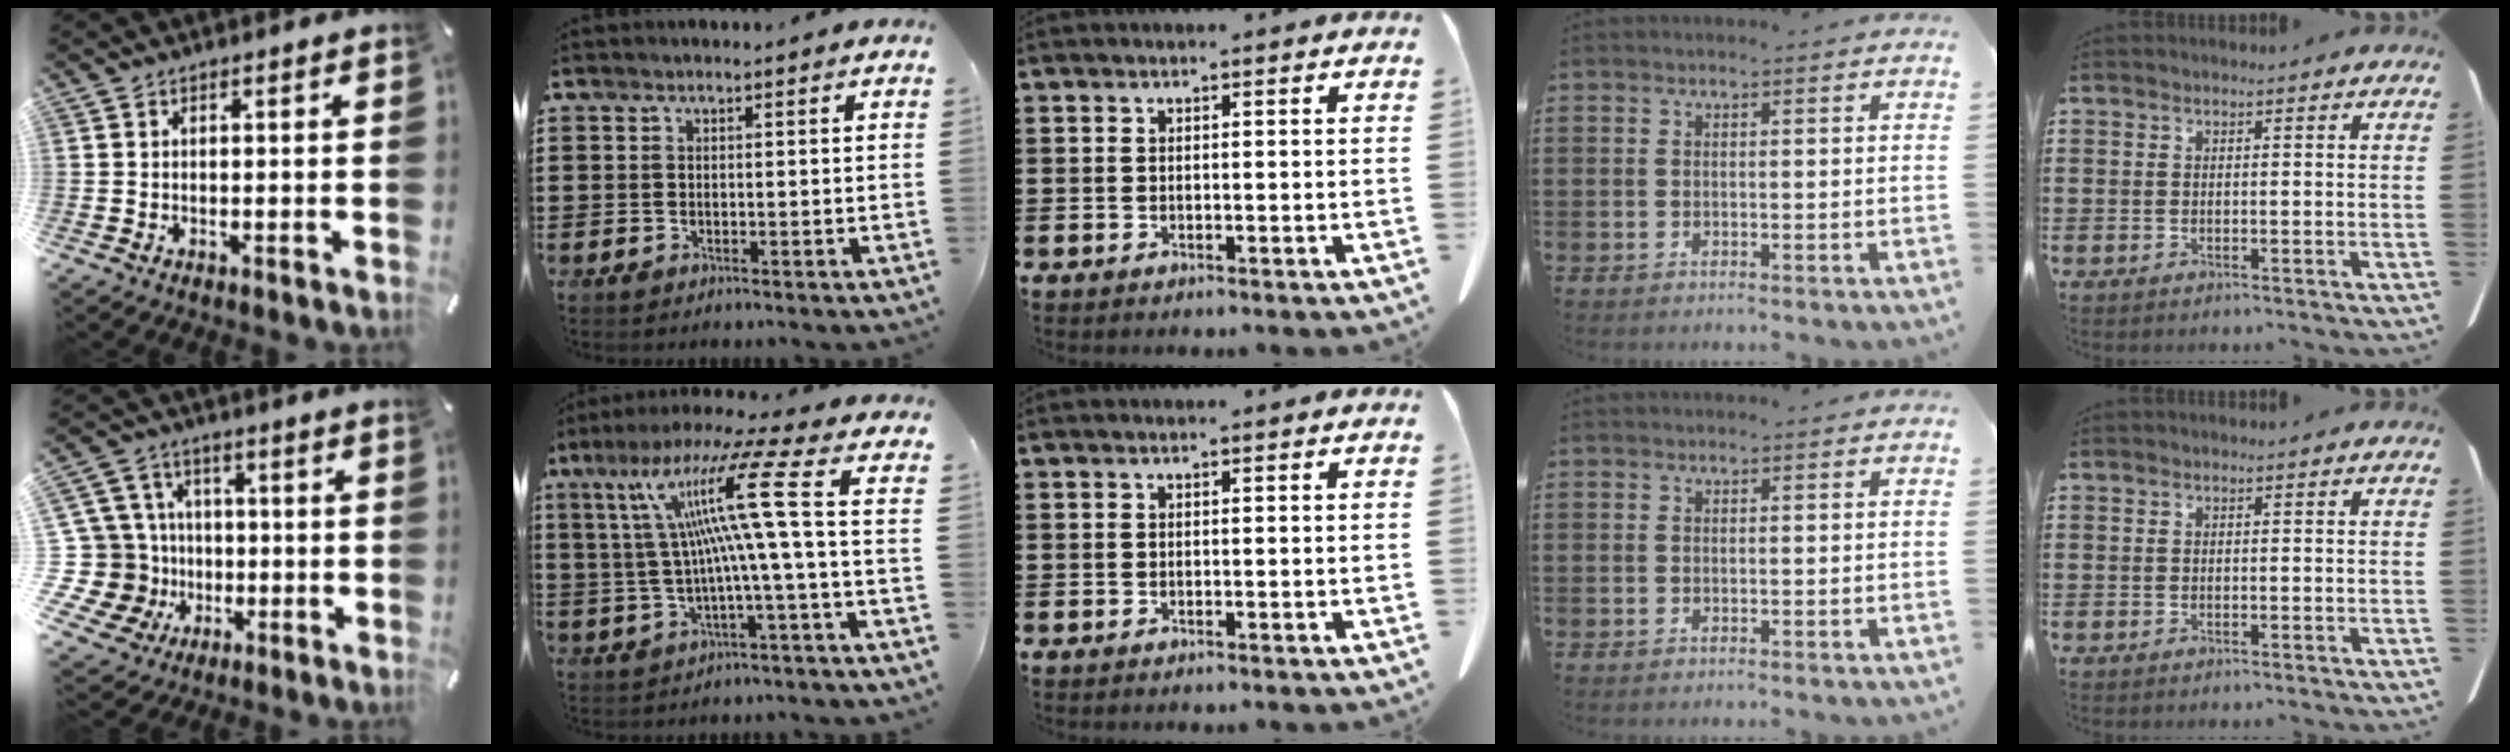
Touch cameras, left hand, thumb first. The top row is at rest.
{"thumb": {"total": 17.7, "force": [-2.6, 16.2, 6.6], "torque": [-0.151, 0.013, -0.029]}, "index": {"total": 12.9, "force": [2.0, -0.6, 12.7], "torque": [-0.257, -0.007, 0.014]}}